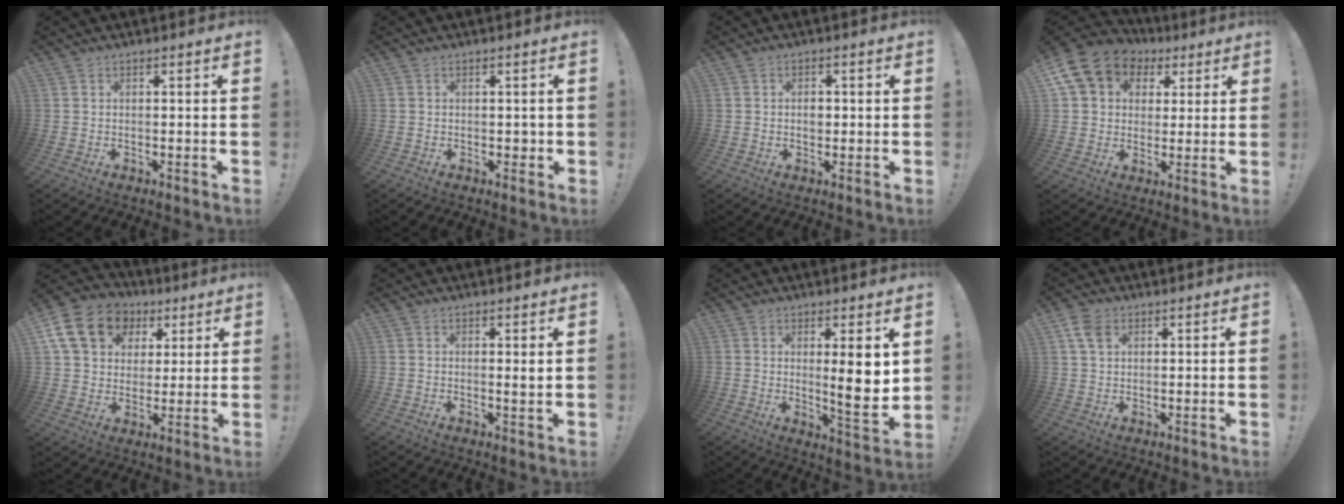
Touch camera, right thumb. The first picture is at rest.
{"total": 1.3, "force": [0.0, 1.2, 0.7], "torque": [-0.004, 0.003, -0.003]}
{"total": 2.6, "force": [-0.3, 2.1, 1.6], "torque": [-0.014, 0.001, -0.010]}
{"total": 13.3, "force": [5.6, 10.5, 6.0], "torque": [-0.083, -0.030, 0.111]}
{"total": 17.5, "force": [7.0, 13.6, 8.3], "torque": [-0.114, -0.027, 0.141]}
{"total": 1.6, "force": [0.7, -0.2, 1.5], "torque": [-0.016, -0.009, 0.008]}
{"total": 9.5, "force": [1.9, 1.1, 9.2], "torque": [-0.120, -0.026, 0.024]}
{"total": 5.6, "force": [2.5, 3.8, 3.2], "torque": [-0.057, -0.001, 0.051]}